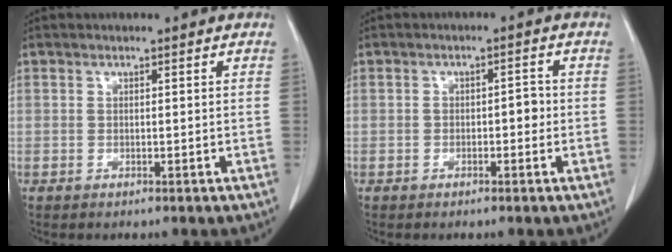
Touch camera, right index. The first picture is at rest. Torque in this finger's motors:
{"motor_torque": [0.25, -0.15, 0.00, 0.01]}